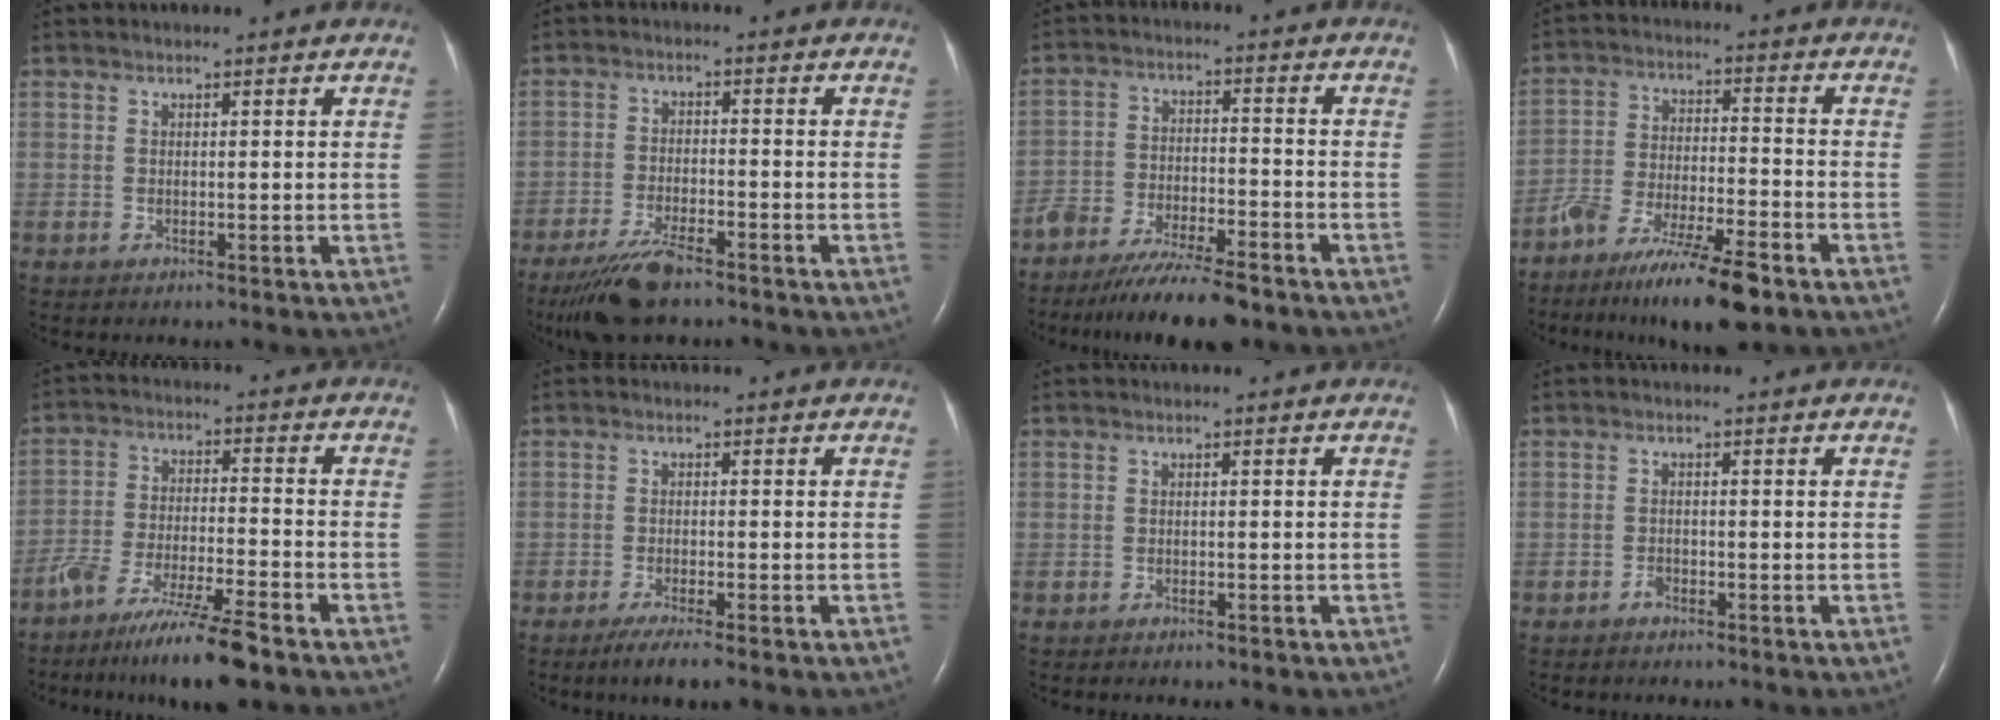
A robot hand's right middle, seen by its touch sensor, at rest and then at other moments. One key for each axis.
{"total": 8.0, "fx": -6.1, "fy": 1.3, "fz": 4.9, "tx": -0.098, "ty": -0.021, "tz": -0.112}
{"total": 11.3, "fx": -9.3, "fy": 1.8, "fz": 6.0, "tx": -0.093, "ty": -0.022, "tz": -0.155}
{"total": 12.4, "fx": -9.0, "fy": 1.6, "fz": 8.5, "tx": -0.150, "ty": -0.024, "tz": -0.156}
{"total": 11.2, "fx": -8.4, "fy": 0.2, "fz": 7.3, "tx": -0.129, "ty": -0.031, "tz": -0.149}
{"total": 4.4, "fx": -2.9, "fy": 0.3, "fz": 3.3, "tx": -0.060, "ty": -0.014, "tz": -0.045}
{"total": 0.5, "fx": -0.4, "fy": 0.1, "fz": 0.3, "tx": -0.013, "ty": -0.003, "tz": -0.003}
{"total": 1.0, "fx": -0.8, "fy": 0.5, "fz": 0.3, "tx": -0.005, "ty": 0.002, "tz": -0.014}